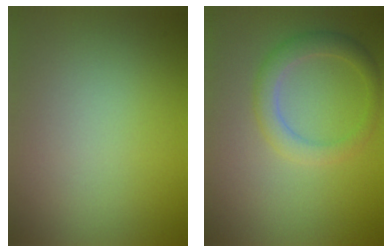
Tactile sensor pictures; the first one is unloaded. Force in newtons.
{"total": 2.7, "press": 2.7, "slide": 0.2}